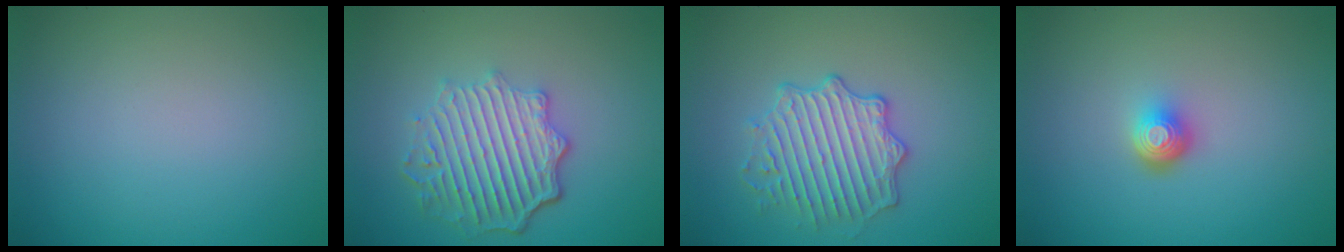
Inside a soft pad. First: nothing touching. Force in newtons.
{"total": 6.0, "press": 4.7, "slide": 3.8}
{"total": 3.9, "press": 3.8, "slide": 0.8}
{"total": 2.3, "press": 1.5, "slide": 1.8}